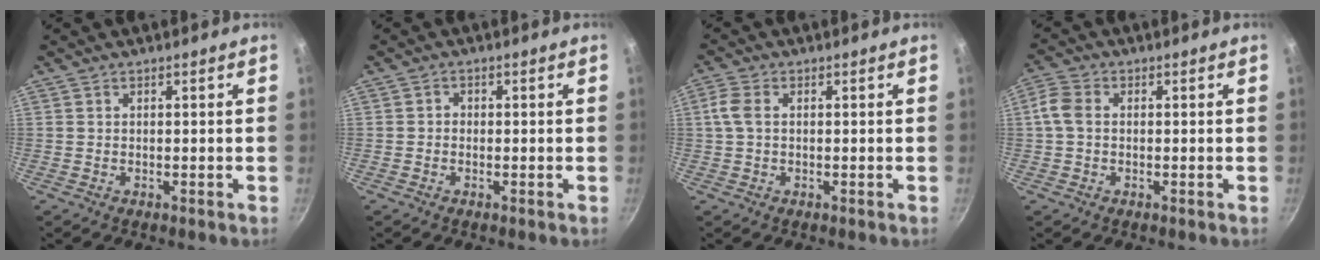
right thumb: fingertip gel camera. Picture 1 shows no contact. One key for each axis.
{"total": 0.9, "fx": -0.2, "fy": 0.8, "fz": 0.4, "tx": -0.004, "ty": 0.003, "tz": -0.005}
{"total": 3.6, "fx": 0.5, "fy": 2.3, "fz": 2.8, "tx": -0.066, "ty": 0.010, "tz": 0.005}
{"total": 4.2, "fx": 0.1, "fy": 3.2, "fz": 2.7, "tx": -0.058, "ty": 0.007, "tz": -0.008}